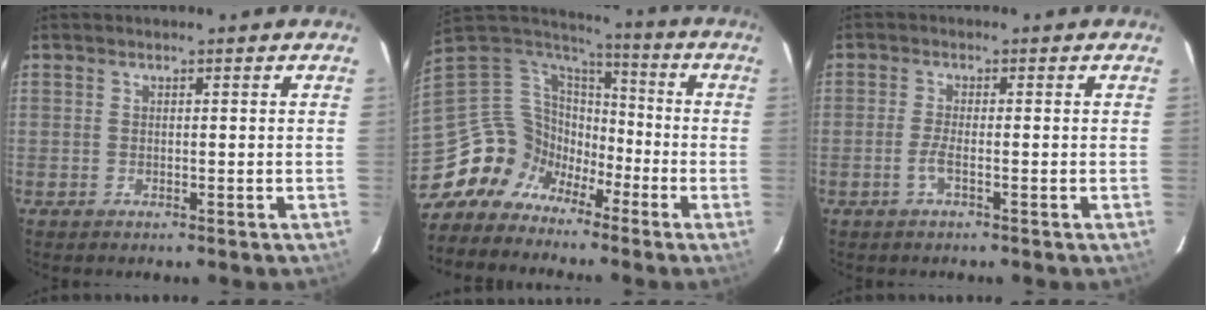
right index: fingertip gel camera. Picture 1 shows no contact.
{"total": 12.6, "force": [-8.6, 8.8, 2.7], "torque": [-0.068, 0.029, -0.163]}
{"total": 2.1, "force": [-1.0, -0.1, 1.8], "torque": [-0.040, -0.001, -0.022]}